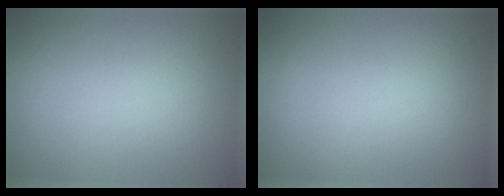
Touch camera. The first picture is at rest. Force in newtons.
{"total": 0.0}